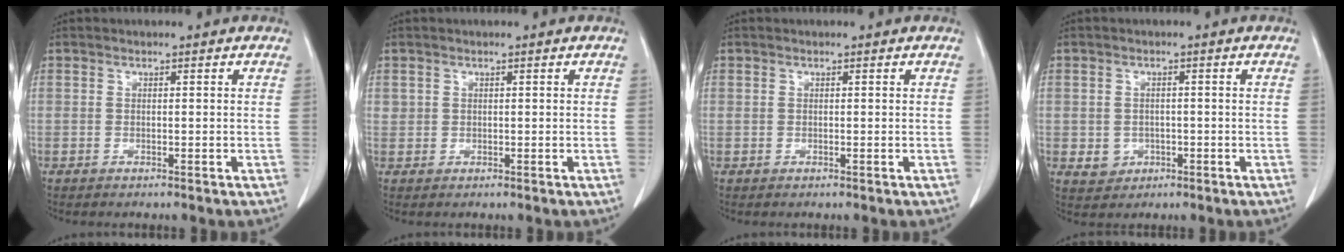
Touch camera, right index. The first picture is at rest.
{"total": 1.2, "force": [0.6, 1.0, 0.1], "torque": [0.012, 0.007, 0.008]}
{"total": 0.0}
{"total": 3.4, "force": [-0.6, 3.2, 1.1], "torque": [-0.014, 0.001, 0.006]}